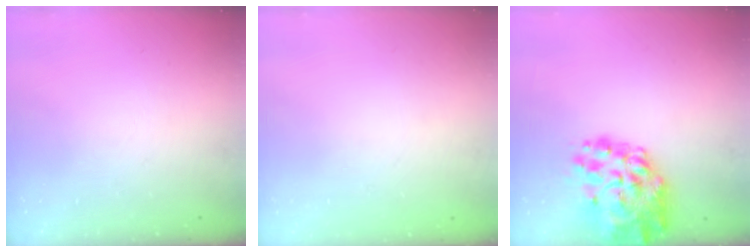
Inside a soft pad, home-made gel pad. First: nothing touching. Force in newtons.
{"total": 1.9, "press": 1.9, "slide": 0.2}
{"total": 16.6, "press": 15.4, "slide": 6.0}